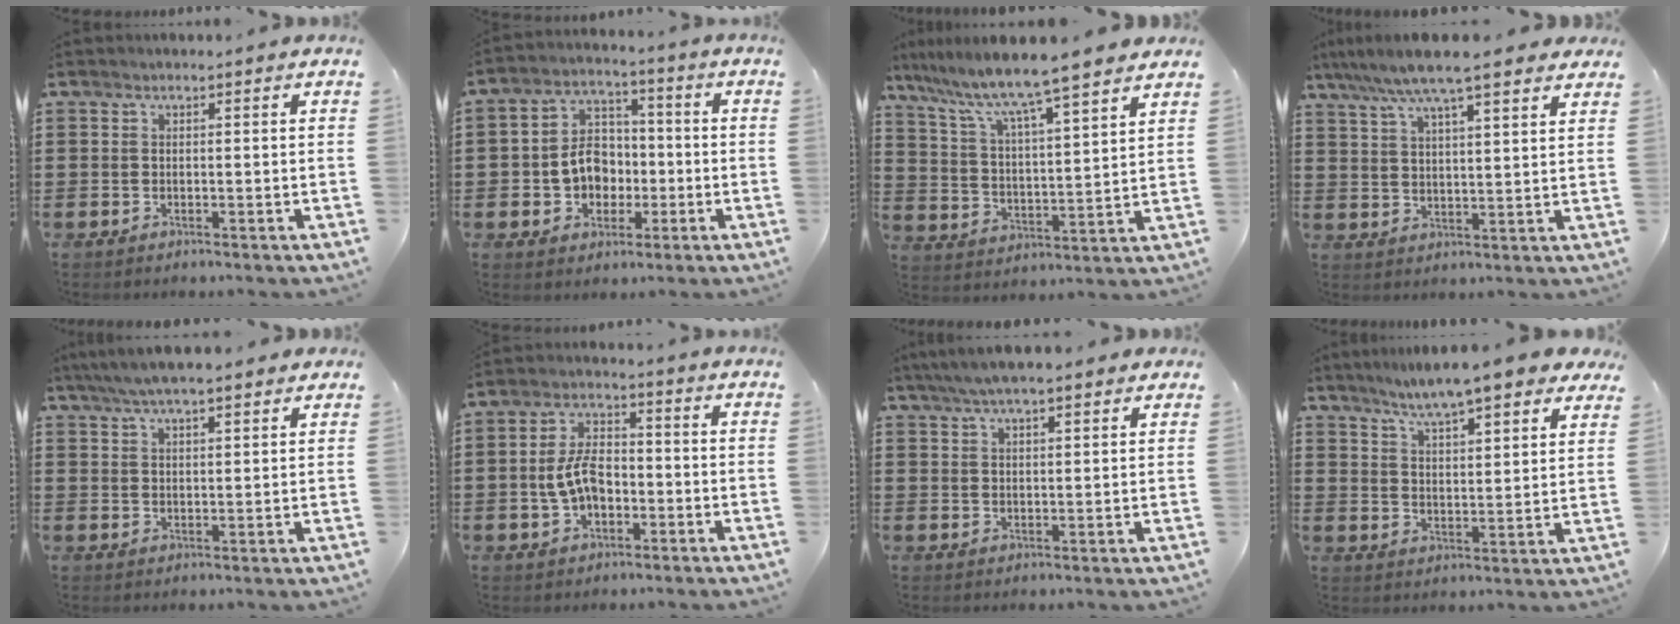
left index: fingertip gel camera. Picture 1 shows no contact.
{"total": 7.2, "force": [-1.2, 6.2, 3.4], "torque": [-0.077, 0.017, -0.025]}
{"total": 8.2, "force": [7.4, -0.2, 3.6], "torque": [-0.101, -0.051, 0.121]}
{"total": 7.9, "force": [6.4, 0.9, 4.5], "torque": [-0.106, -0.014, 0.112]}
{"total": 5.0, "force": [4.3, 0.7, 2.6], "torque": [-0.060, -0.004, 0.076]}
{"total": 6.6, "force": [-1.2, 3.9, 5.2], "torque": [-0.122, 0.005, -0.030]}
{"total": 4.9, "force": [4.1, 0.9, 2.6], "torque": [-0.059, 0.000, 0.074]}
{"total": 7.2, "force": [6.4, 0.2, 3.2], "torque": [-0.081, -0.031, 0.107]}